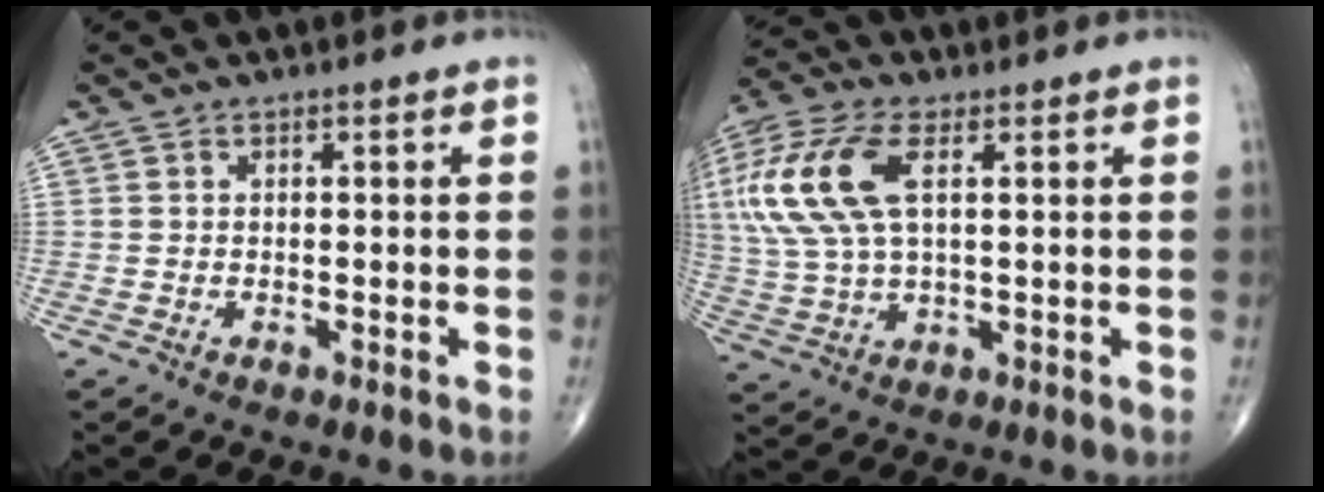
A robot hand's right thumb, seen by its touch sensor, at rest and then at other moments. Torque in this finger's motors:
{"motor_torque": [0.58, 1.96, 1.92, 0.32, 0.63]}